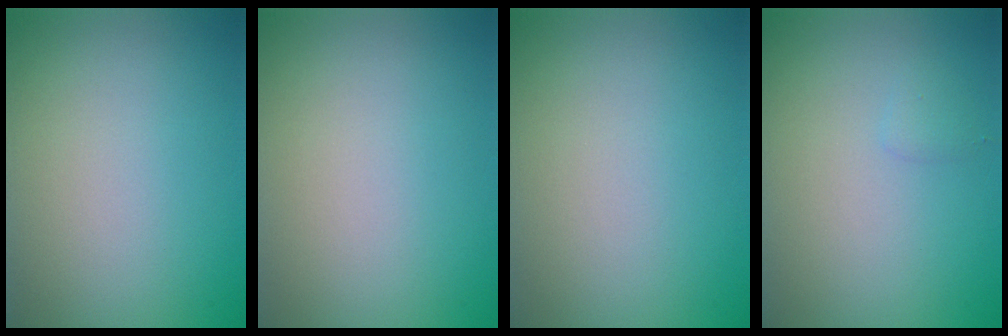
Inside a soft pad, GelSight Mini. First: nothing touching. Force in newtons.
{"total": 0.0}
{"total": 0.0}
{"total": 0.7, "press": 0.7, "slide": 0.0}